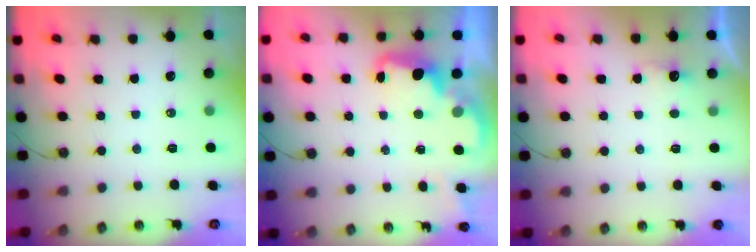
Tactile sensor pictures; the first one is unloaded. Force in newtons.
{"total": 2.8, "press": 2.7, "slide": 0.7}
{"total": 2.2, "press": 2.0, "slide": 0.9}